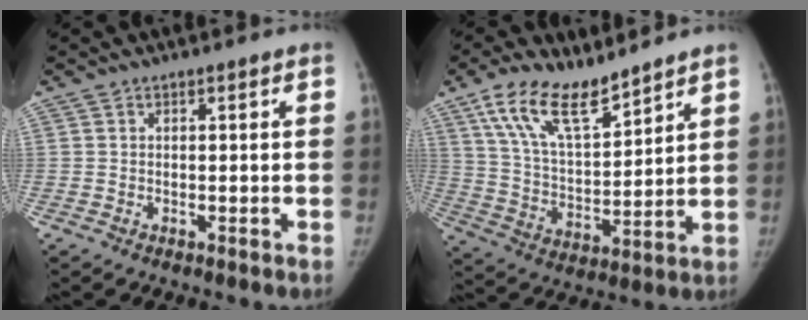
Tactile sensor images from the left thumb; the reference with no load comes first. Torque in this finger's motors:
{"motor_torque": [0.32, 0.38, 0.29, -0.44, 0.09]}